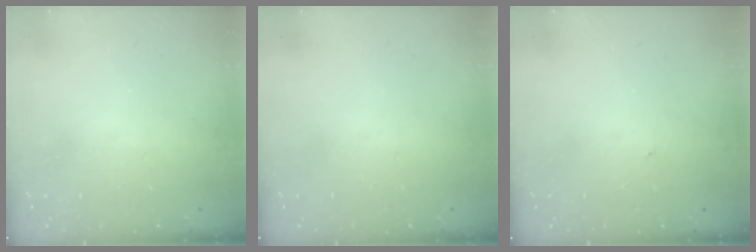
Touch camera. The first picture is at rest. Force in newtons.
{"total": 0.0}
{"total": 0.6, "press": 0.6, "slide": 0.1}